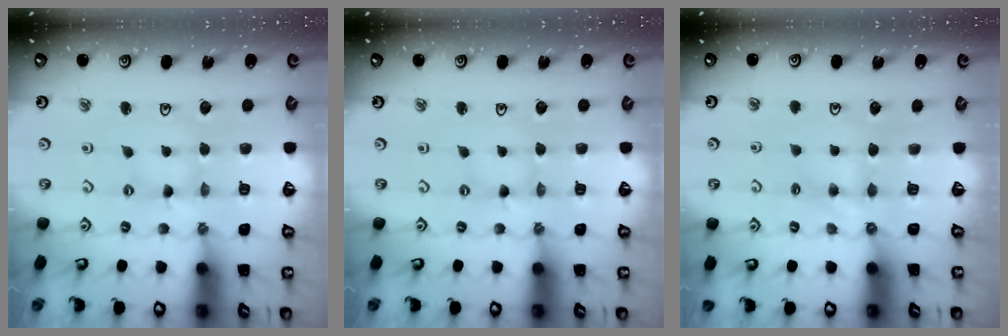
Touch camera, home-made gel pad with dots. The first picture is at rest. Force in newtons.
{"total": 0.0}
{"total": 3.6, "press": 3.6, "slide": 0.3}